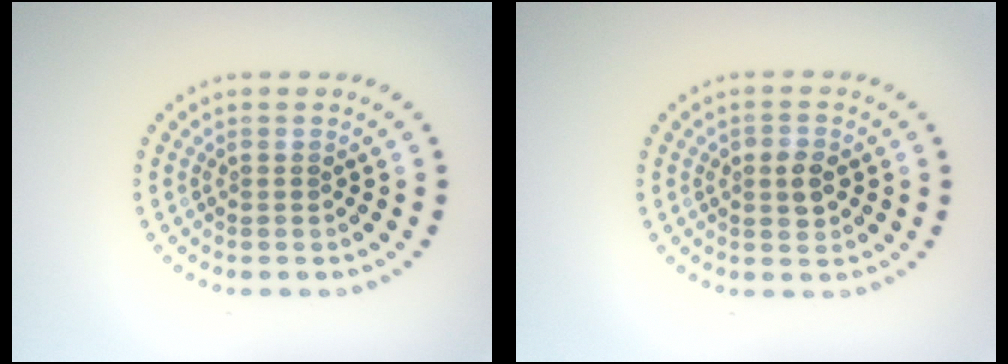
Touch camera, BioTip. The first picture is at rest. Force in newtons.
{"total": 2.0, "press": 2.0, "slide": 0.2}